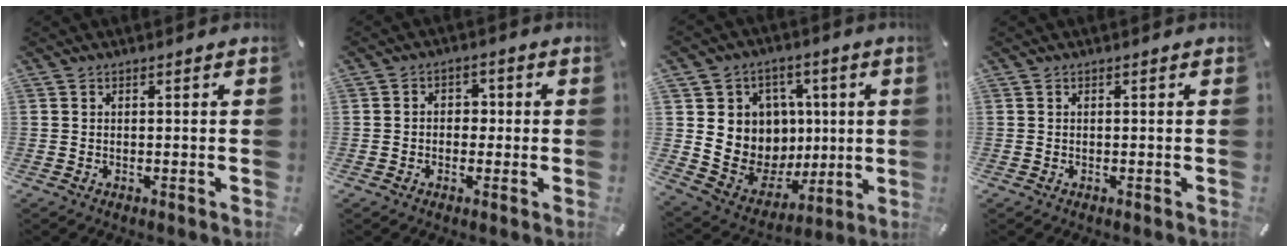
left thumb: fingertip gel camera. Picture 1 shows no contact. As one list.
[{"total": 3.6, "force": [-1.0, 3.1, 1.4], "torque": [-0.022, 0.009, -0.024]}, {"total": 11.8, "force": [0.9, 11.8, 1.1], "torque": [-0.016, -0.018, 0.043]}, {"total": 0.0}]